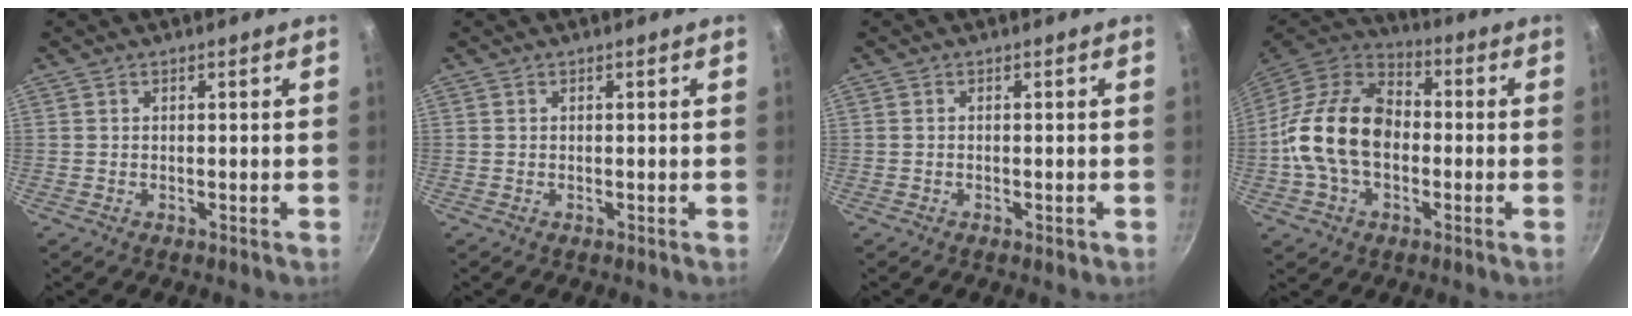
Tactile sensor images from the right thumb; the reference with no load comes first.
{"total": 0.0}
{"total": 1.0, "force": [-0.5, 0.4, 0.8], "torque": [-0.014, 0.003, -0.009]}
{"total": 18.1, "force": [-1.7, 12.4, 13.1], "torque": [-0.210, 0.037, -0.046]}